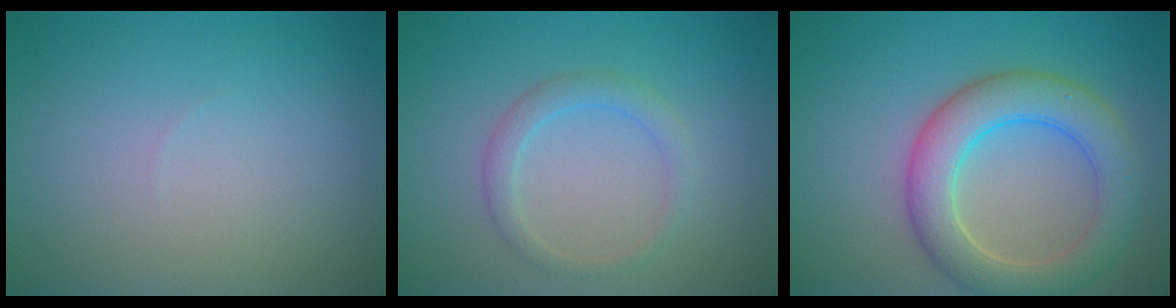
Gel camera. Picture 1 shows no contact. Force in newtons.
{"total": 1.9, "press": 1.9, "slide": 0.1}
{"total": 6.1, "press": 6.1, "slide": 0.5}